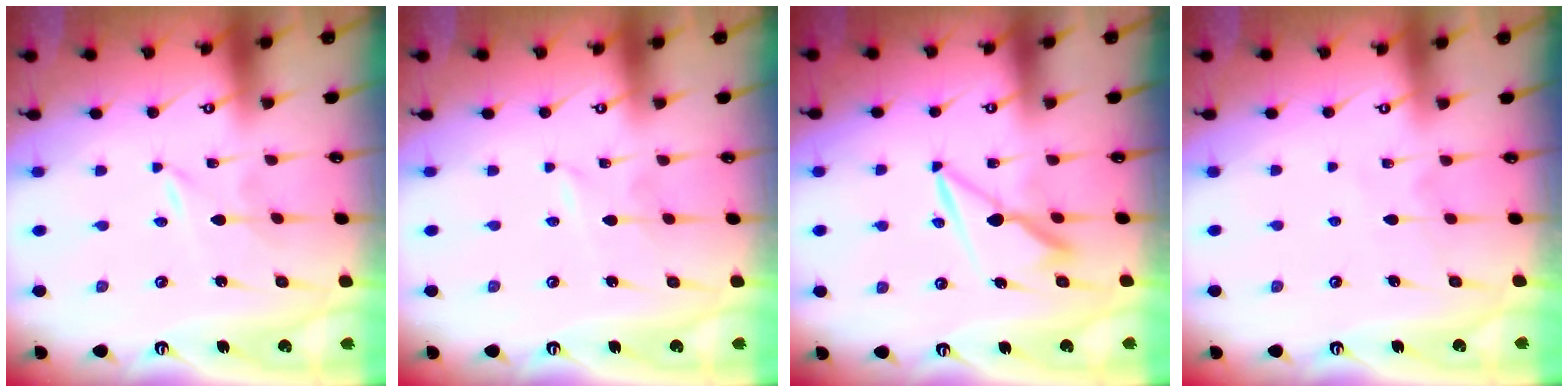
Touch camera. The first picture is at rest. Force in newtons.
{"total": 1.6, "press": 1.6, "slide": 0.2}
{"total": 7.8, "press": 7.8, "slide": 0.9}
{"total": 4.3, "press": 4.3, "slide": 0.5}